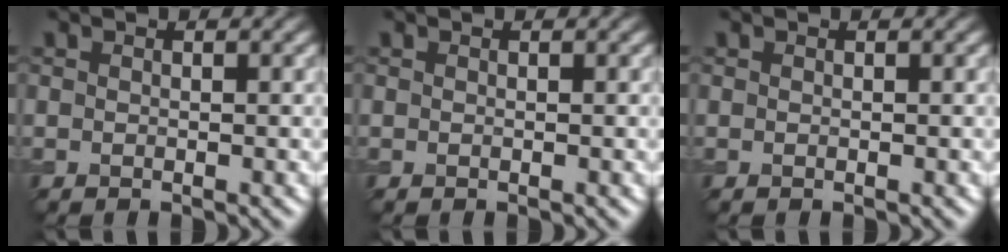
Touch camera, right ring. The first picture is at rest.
{"total": 0.0}
{"total": 0.0}